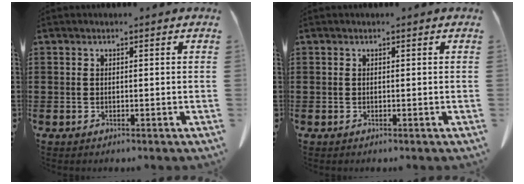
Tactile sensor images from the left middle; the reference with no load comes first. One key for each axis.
{"total": 0.0}